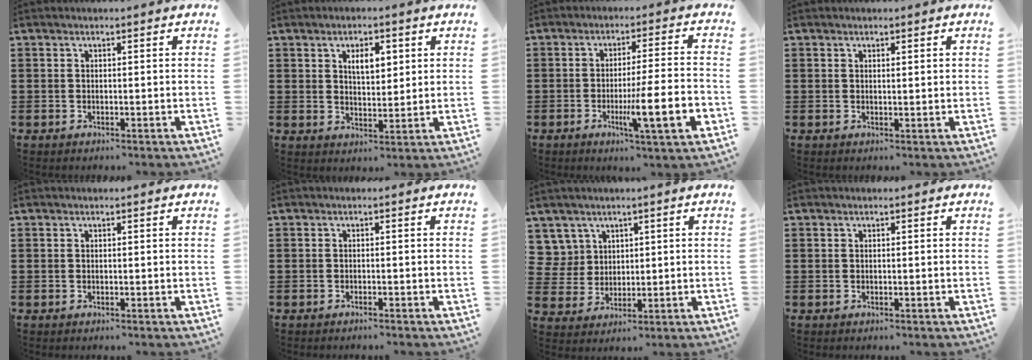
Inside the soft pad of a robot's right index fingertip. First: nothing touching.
{"total": 4.3, "force": [1.7, 2.1, 3.3], "torque": [-0.056, 0.003, 0.025]}
{"total": 10.2, "force": [-3.3, 0.9, 9.7], "torque": [-0.155, -0.012, -0.058]}
{"total": 0.6, "force": [0.4, 0.1, 0.5], "torque": [-0.010, 0.000, 0.007]}
{"total": 0.0}
{"total": 0.6, "force": [-0.6, 0.0, 0.1], "torque": [-0.005, -0.002, -0.012]}
{"total": 4.7, "force": [2.2, 4.1, 0.5], "torque": [-0.033, 0.015, 0.043]}
{"total": 0.0}